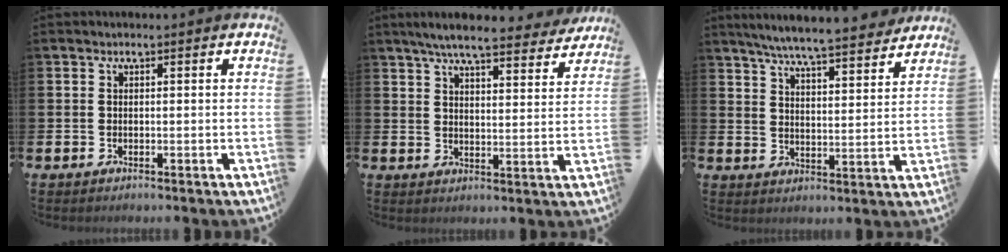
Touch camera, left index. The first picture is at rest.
{"total": 6.9, "force": [6.4, 0.8, 2.5], "torque": [-0.053, -0.036, 0.109]}
{"total": 7.1, "force": [6.8, 0.1, 2.0], "torque": [-0.060, -0.046, 0.117]}